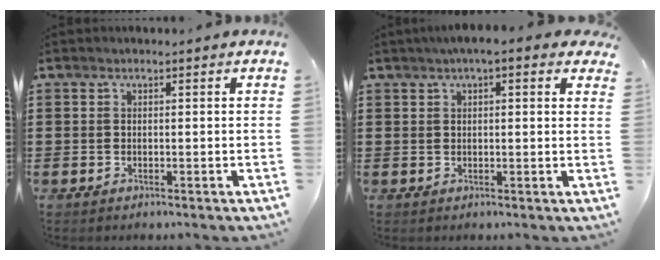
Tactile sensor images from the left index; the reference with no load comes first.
{"total": 3.4, "force": [2.2, 0.6, 2.5], "torque": [-0.054, 0.006, 0.039]}